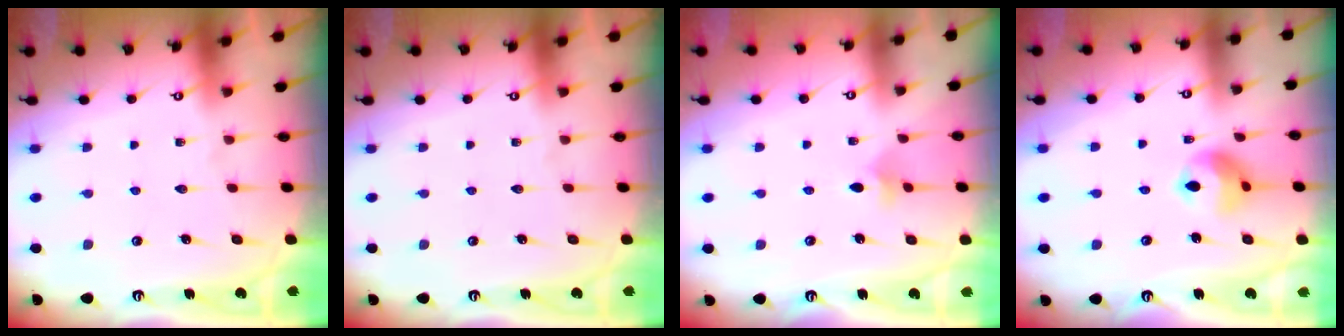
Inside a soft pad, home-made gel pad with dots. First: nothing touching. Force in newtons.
{"total": 0.0}
{"total": 4.2, "press": 4.1, "slide": 1.0}
{"total": 9.7, "press": 9.6, "slide": 0.9}